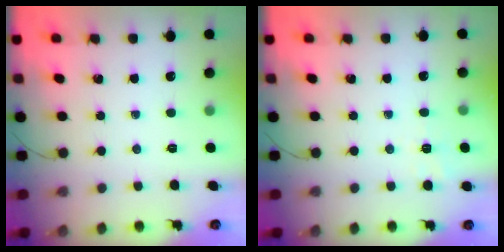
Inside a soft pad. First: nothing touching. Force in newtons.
{"total": 1.9, "press": 0.5, "slide": 1.9}